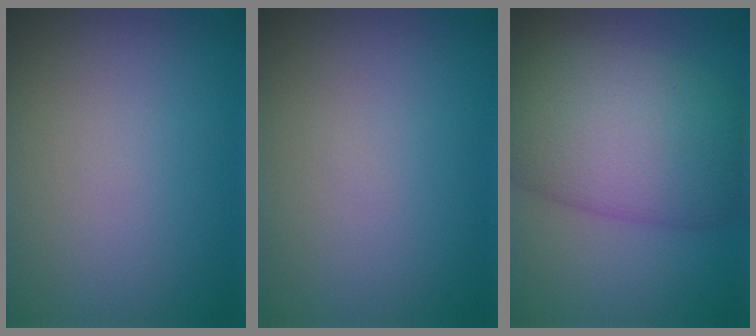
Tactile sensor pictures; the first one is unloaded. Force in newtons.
{"total": 0.0}
{"total": 11.1, "press": 11.1, "slide": 0.3}